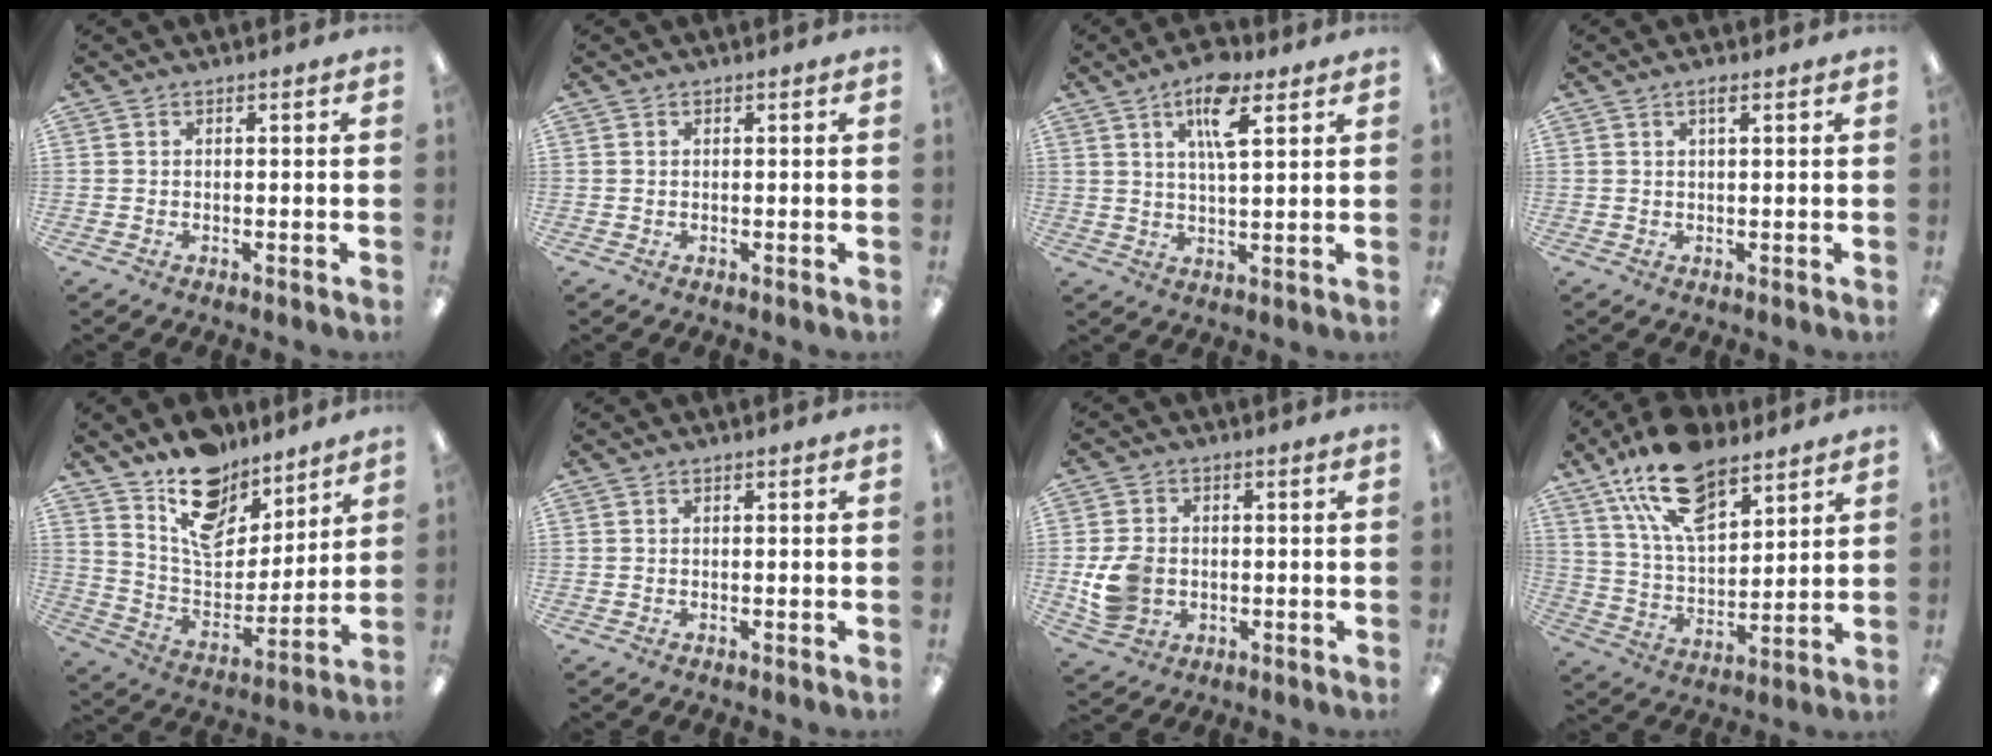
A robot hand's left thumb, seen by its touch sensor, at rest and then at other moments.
{"total": 0.0}
{"total": 9.6, "force": [5.3, 3.3, 7.3], "torque": [-0.122, -0.009, 0.086]}
{"total": 1.7, "force": [1.0, 0.4, 1.3], "torque": [-0.021, 0.000, 0.015]}
{"total": 15.5, "force": [11.5, 8.4, 6.2], "torque": [-0.102, -0.078, 0.209]}
{"total": 0.0}
{"total": 8.8, "force": [-1.2, 7.2, 4.8], "torque": [-0.101, 0.016, -0.017]}
{"total": 17.9, "force": [11.7, 8.7, 10.4], "torque": [-0.194, -0.044, 0.212]}